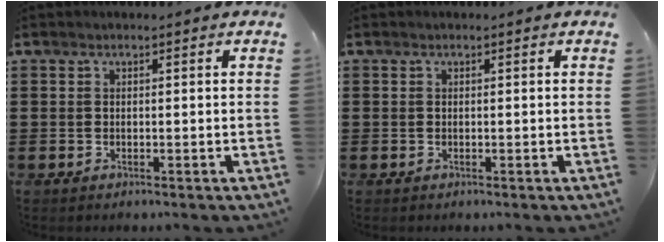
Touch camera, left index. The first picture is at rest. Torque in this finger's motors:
{"motor_torque": [0.00, 0.00, 0.00, 0.00]}